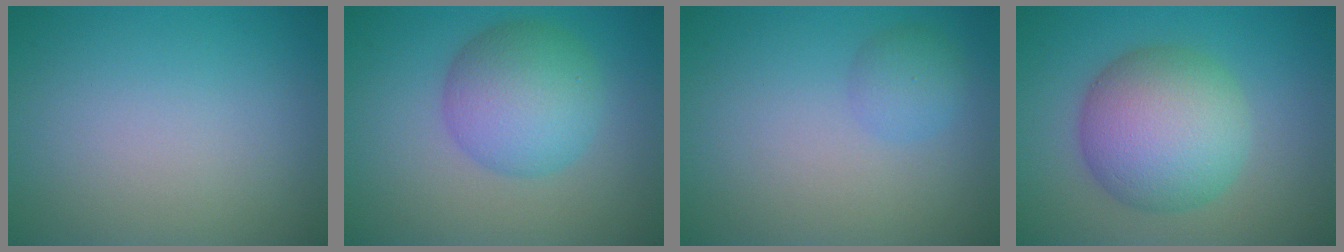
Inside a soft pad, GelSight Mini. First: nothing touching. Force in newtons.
{"total": 6.3, "press": 6.3, "slide": 0.1}
{"total": 2.0, "press": 2.0, "slide": 0.0}
{"total": 8.4, "press": 8.4, "slide": 0.1}